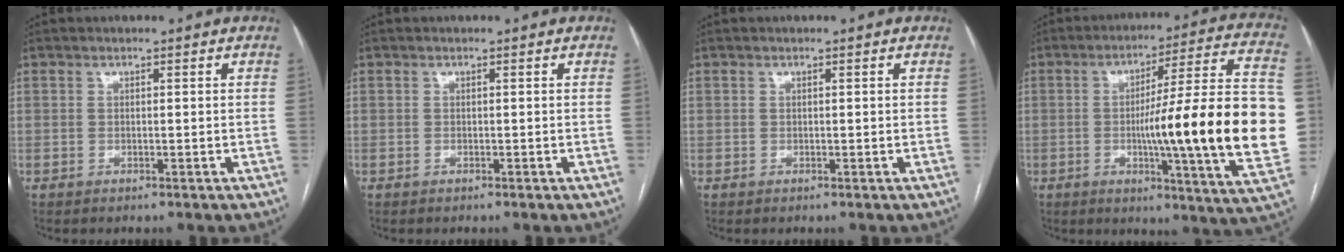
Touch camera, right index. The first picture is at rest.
{"total": 0.0}
{"total": 0.0}
{"total": 25.1, "force": [-2.4, 0.1, 25.0], "torque": [-0.285, 0.008, -0.039]}